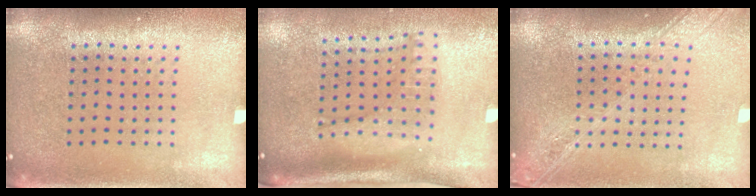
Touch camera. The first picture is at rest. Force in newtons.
{"total": 1.4, "press": 1.3, "slide": 0.6}
{"total": 2.0, "press": 1.8, "slide": 1.0}